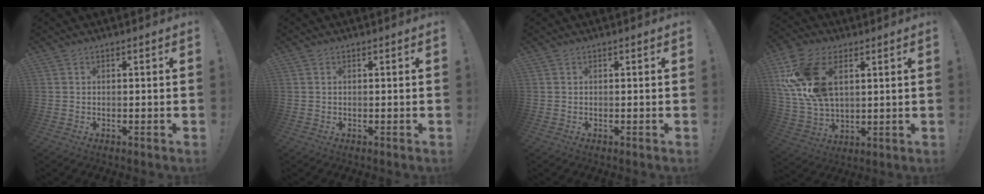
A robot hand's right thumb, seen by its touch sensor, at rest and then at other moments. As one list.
[{"total": 0.0}, {"total": 0.0}, {"total": 19.5, "force": [6.4, 12.5, 13.5], "torque": [-0.270, -0.019, 0.121]}]